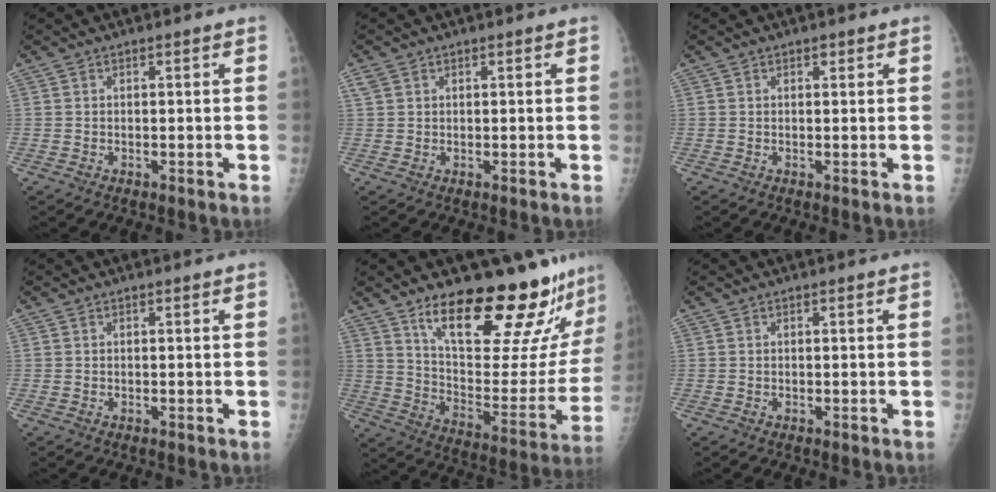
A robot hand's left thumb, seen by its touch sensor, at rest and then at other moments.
{"total": 1.6, "force": [0.9, 1.2, 0.6], "torque": [-0.009, 0.006, 0.019]}
{"total": 0.8, "force": [0.5, 0.4, 0.4], "torque": [0.001, -0.002, 0.005]}
{"total": 0.0}
{"total": 26.8, "force": [20.2, 7.2, 16.1], "torque": [-0.192, -0.116, 0.294]}
{"total": 0.0}